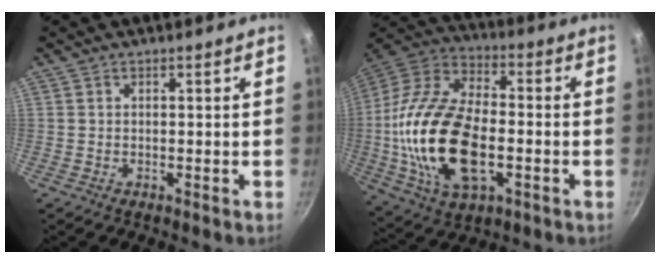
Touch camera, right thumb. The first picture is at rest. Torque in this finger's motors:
{"motor_torque": [-0.32, 2.01, 2.48, -0.29, 0.29]}